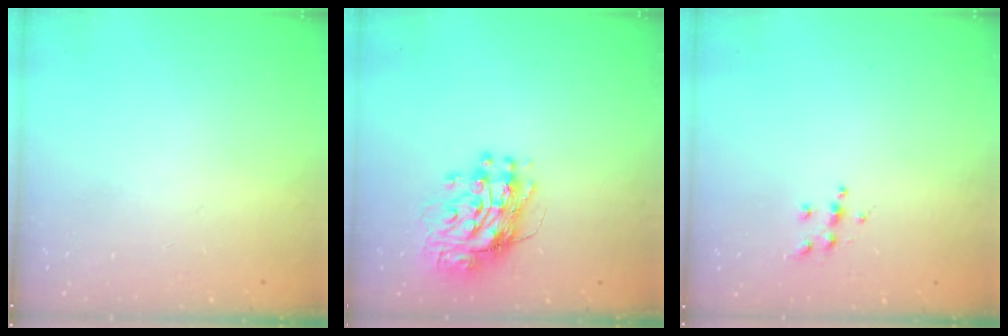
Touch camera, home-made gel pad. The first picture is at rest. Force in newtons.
{"total": 11.6, "press": 11.6, "slide": 1.2}
{"total": 4.5, "press": 4.5, "slide": 0.5}